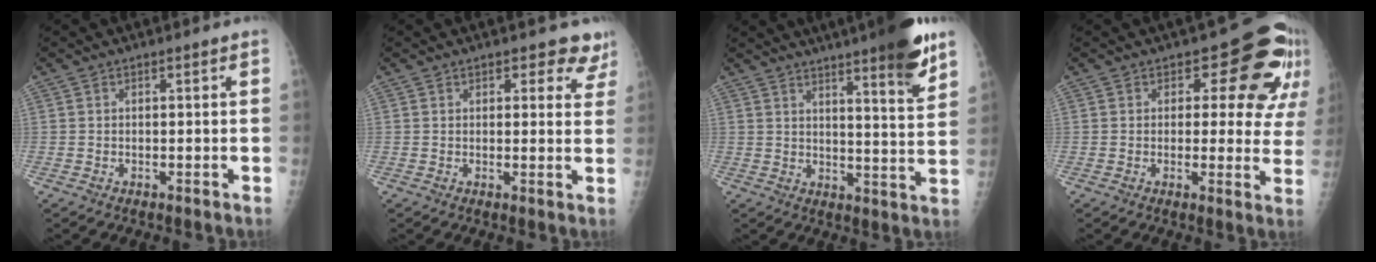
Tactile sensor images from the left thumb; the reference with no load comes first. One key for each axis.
{"total": 5.7, "fx": 4.2, "fy": 3.0, "fz": 2.4, "tx": 0.016, "ty": -0.018, "tz": 0.039}
{"total": 14.5, "fx": 9.7, "fy": 1.6, "fz": 10.7, "tx": -0.133, "ty": -0.049, "tz": 0.130}
{"total": 12.7, "fx": 6.4, "fy": 7.1, "fz": 8.3, "tx": -0.044, "ty": -0.029, "tz": 0.059}